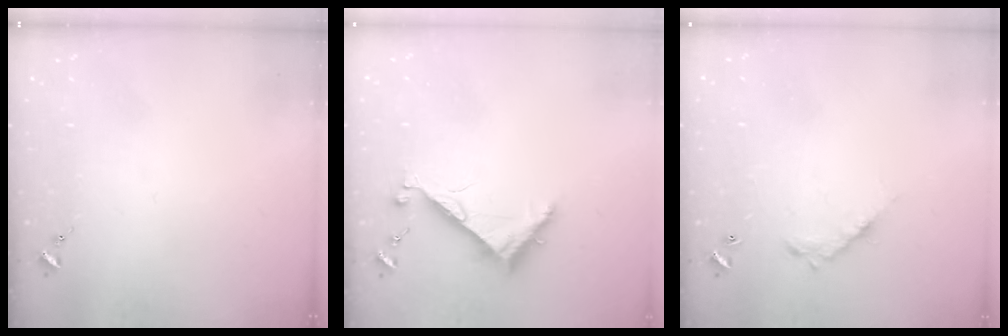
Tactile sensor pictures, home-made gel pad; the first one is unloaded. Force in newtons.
{"total": 6.9, "press": 6.9, "slide": 0.6}
{"total": 7.7, "press": 7.7, "slide": 0.6}